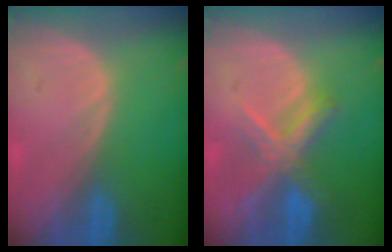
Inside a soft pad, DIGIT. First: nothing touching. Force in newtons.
{"total": 7.3, "press": 6.2, "slide": 4.0}